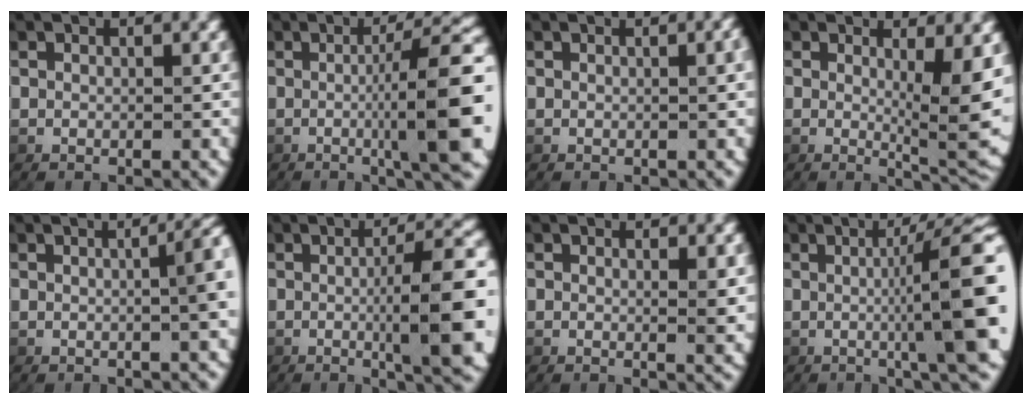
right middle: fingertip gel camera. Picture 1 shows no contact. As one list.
[{"total": 9.9, "force": [-0.6, 2.4, 9.6], "torque": [-0.121, 0.005, -0.009]}, {"total": 1.0, "force": [0.2, 0.0, 1.0], "torque": [-0.009, 0.003, 0.002]}, {"total": 6.1, "force": [0.6, 1.4, 5.9], "torque": [-0.075, -0.023, 0.020]}, {"total": 4.9, "force": [0.4, 1.6, 4.6], "torque": [-0.049, 0.010, 0.006]}, {"total": 8.6, "force": [-0.6, 2.0, 8.3], "torque": [-0.105, 0.004, -0.009]}, {"total": 1.2, "force": [0.3, -0.2, 1.1], "torque": [-0.017, -0.011, 0.007]}, {"total": 9.8, "force": [0.2, 2.2, 9.5], "torque": [-0.116, 0.012, 0.001]}]